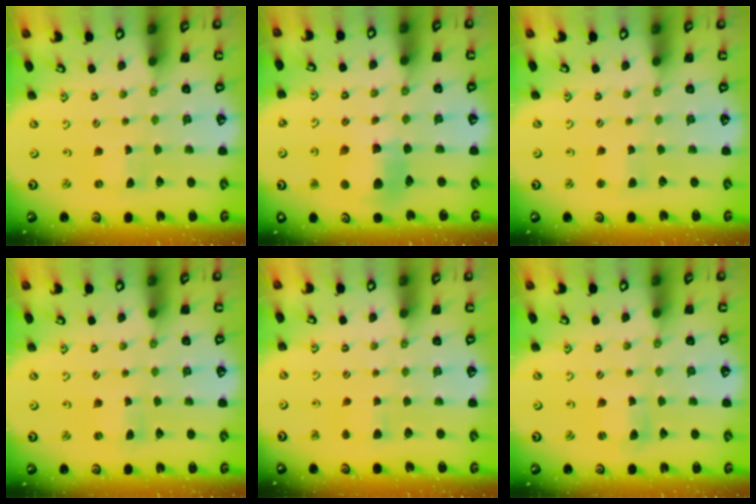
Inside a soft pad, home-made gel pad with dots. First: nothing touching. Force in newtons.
{"total": 10.5, "press": 10.5, "slide": 1.2}
{"total": 2.6, "press": 2.6, "slide": 0.4}
{"total": 0.6, "press": 0.6, "slide": 0.2}
{"total": 4.4, "press": 4.3, "slide": 0.7}
{"total": 2.4, "press": 2.4, "slide": 0.2}